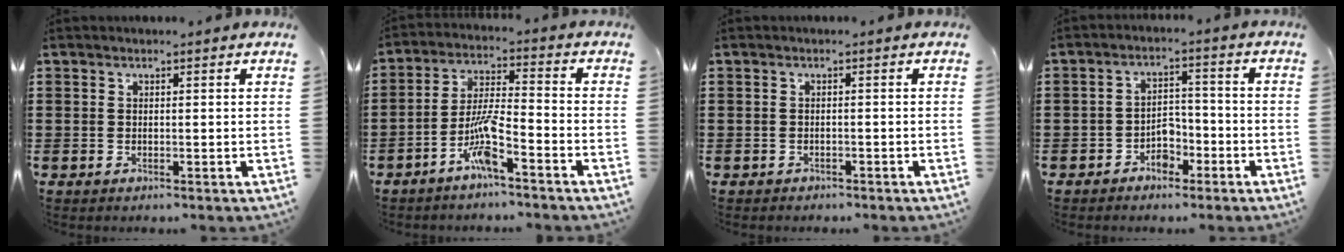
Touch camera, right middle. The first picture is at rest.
{"total": 7.1, "force": [-4.3, 0.9, 5.6], "torque": [-0.127, -0.005, -0.088]}
{"total": 0.8, "force": [-0.7, 0.3, -0.1], "torque": [-0.002, 0.002, -0.016]}
{"total": 3.4, "force": [-2.6, 1.8, 1.0], "torque": [-0.025, 0.007, -0.056]}